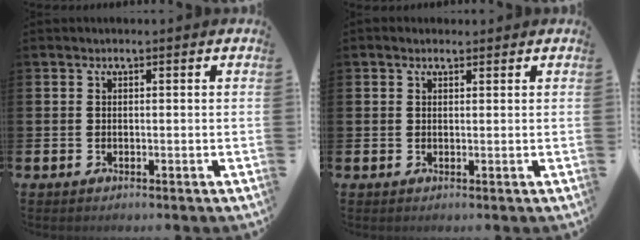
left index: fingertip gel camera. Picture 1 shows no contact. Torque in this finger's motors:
{"motor_torque": [1.30, -0.84, 0.24, 0.04]}